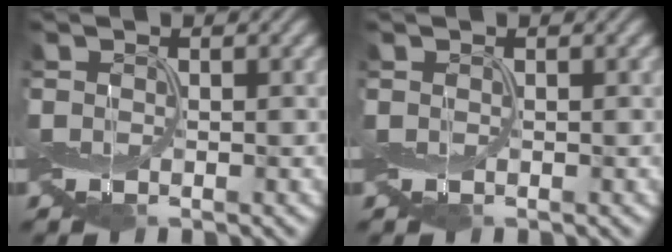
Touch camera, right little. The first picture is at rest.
{"total": 0.0}